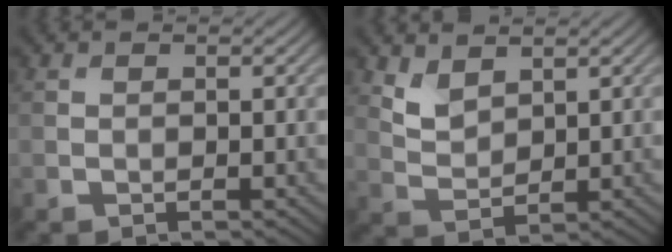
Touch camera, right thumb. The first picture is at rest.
{"total": 3.4, "force": [2.4, 1.7, 1.7], "torque": [-0.047, -0.006, 0.057]}